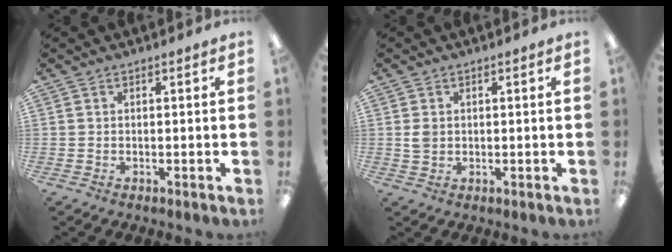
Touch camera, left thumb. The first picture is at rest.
{"total": 2.4, "force": [0.6, 2.0, 1.2], "torque": [-0.017, 0.001, 0.008]}